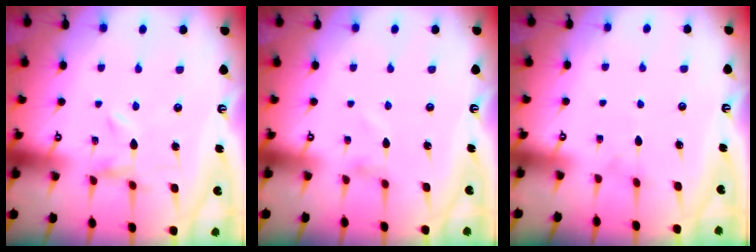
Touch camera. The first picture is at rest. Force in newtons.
{"total": 0.8, "press": 0.8, "slide": 0.1}
{"total": 2.5, "press": 2.5, "slide": 0.2}